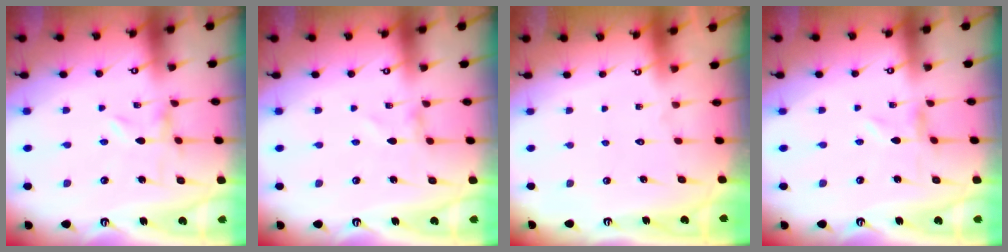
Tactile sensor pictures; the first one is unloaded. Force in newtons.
{"total": 0.8, "press": 0.8, "slide": 0.1}
{"total": 1.7, "press": 1.7, "slide": 0.1}
{"total": 0.0}